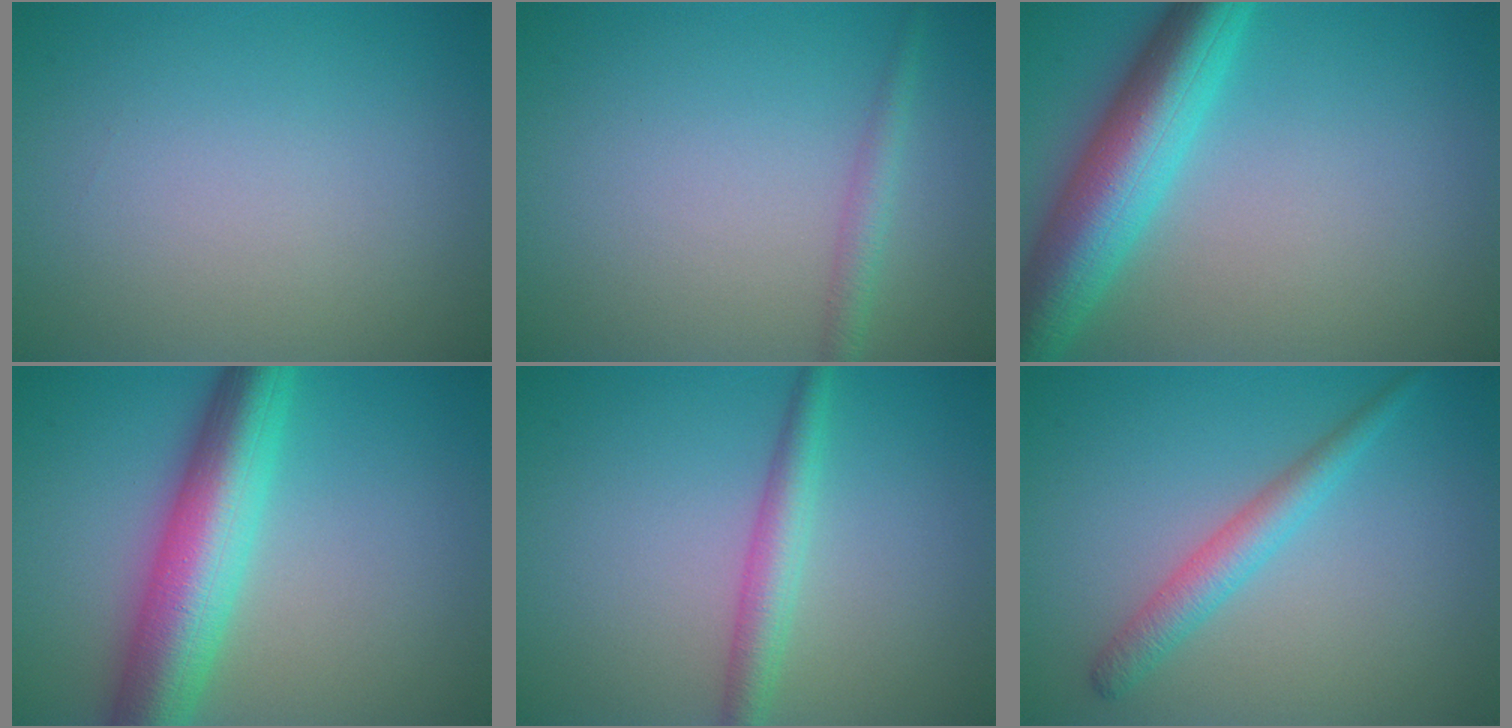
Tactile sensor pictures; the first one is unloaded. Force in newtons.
{"total": 1.7, "press": 1.7, "slide": 0.1}
{"total": 8.3, "press": 8.3, "slide": 0.1}
{"total": 8.7, "press": 8.7, "slide": 0.1}
{"total": 2.8, "press": 2.8, "slide": 0.0}
{"total": 2.6, "press": 2.6, "slide": 0.1}